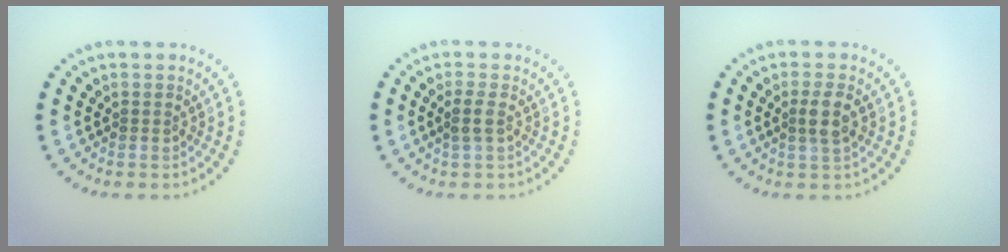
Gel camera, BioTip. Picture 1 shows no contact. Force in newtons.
{"total": 1.4, "press": 1.3, "slide": 0.7}
{"total": 2.1, "press": 1.9, "slide": 0.8}